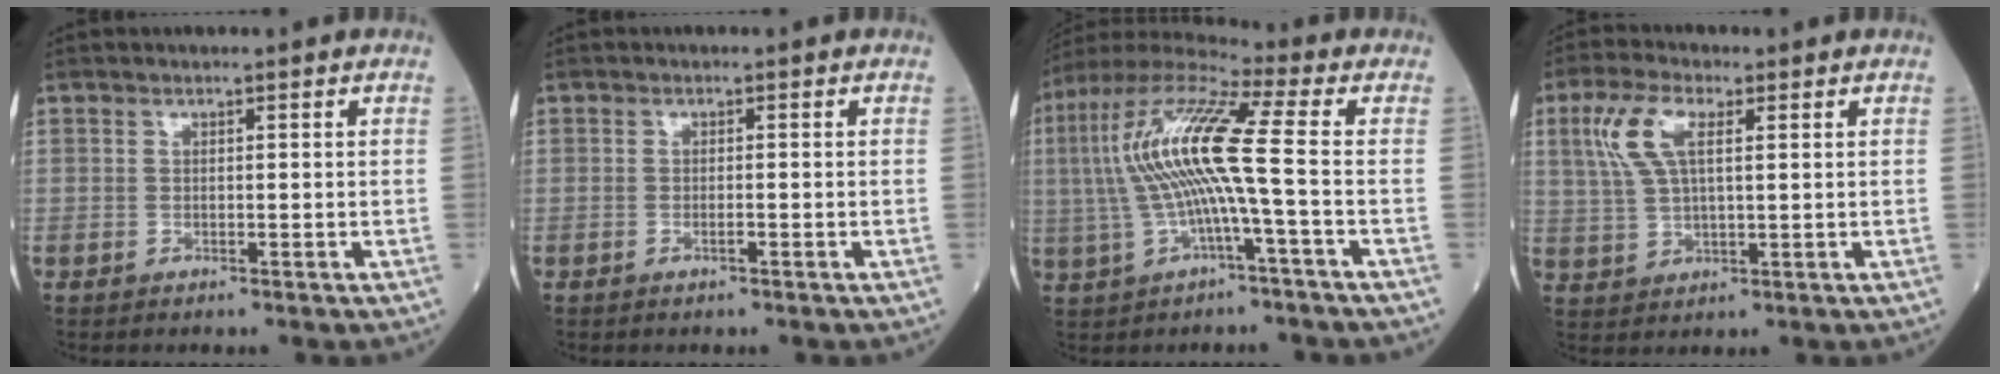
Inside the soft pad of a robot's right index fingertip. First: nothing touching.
{"total": 1.0, "force": [-0.4, -0.1, 0.9], "torque": [-0.021, -0.002, -0.006]}
{"total": 13.5, "force": [-0.3, 0.2, 13.5], "torque": [-0.280, 0.025, -0.015]}
{"total": 7.4, "force": [2.7, 2.6, 6.4], "torque": [-0.153, 0.016, 0.057]}